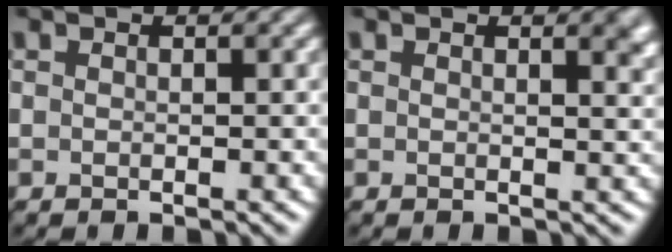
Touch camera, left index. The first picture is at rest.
{"total": 2.1, "force": [1.3, 0.8, 1.5], "torque": [-0.006, 0.003, 0.016]}